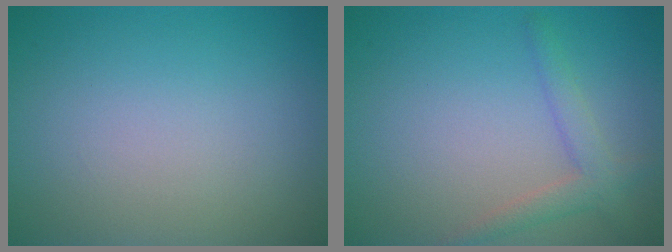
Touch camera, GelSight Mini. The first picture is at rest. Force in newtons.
{"total": 2.3, "press": 2.3, "slide": 0.1}